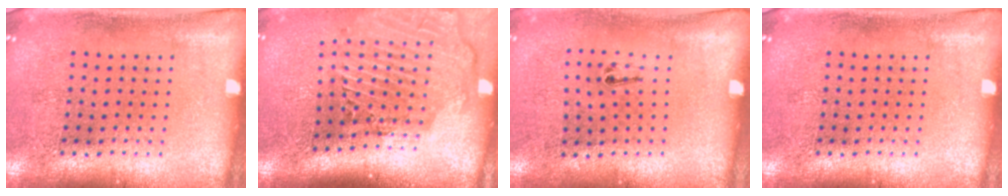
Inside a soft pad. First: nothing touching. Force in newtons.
{"total": 2.9, "press": 2.4, "slide": 1.7}
{"total": 0.5, "press": 0.3, "slide": 0.5}
{"total": 0.0}